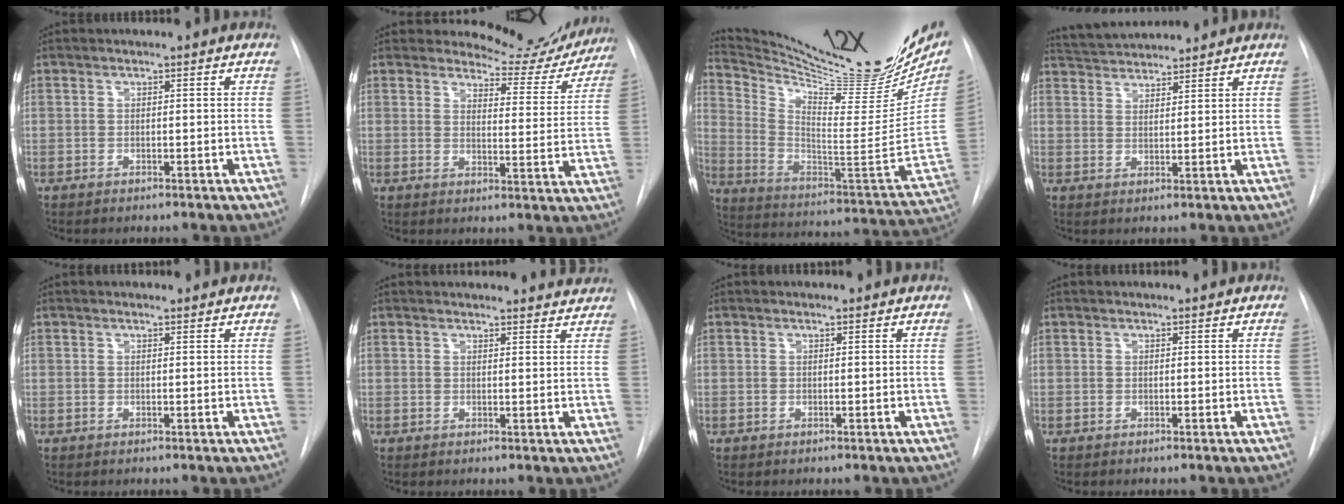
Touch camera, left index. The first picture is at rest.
{"total": 10.1, "force": [9.8, 2.5, 0.1], "torque": [0.015, -0.040, 0.103]}
{"total": 27.9, "force": [23.8, 4.0, 13.9], "torque": [-0.224, -0.076, 0.337]}
{"total": 7.6, "force": [7.4, 0.6, 1.5], "torque": [-0.034, 0.027, 0.123]}
{"total": 1.6, "force": [1.6, 0.3, 0.1], "torque": [-0.010, 0.003, 0.017]}
{"total": 11.5, "force": [11.1, 2.1, 1.9], "torque": [-0.002, 0.003, 0.113]}
{"total": 0.8, "force": [0.8, 0.1, 0.0], "torque": [-0.008, 0.003, 0.011]}
{"total": 1.5, "force": [1.5, 0.0, 0.2], "torque": [-0.004, 0.011, 0.019]}